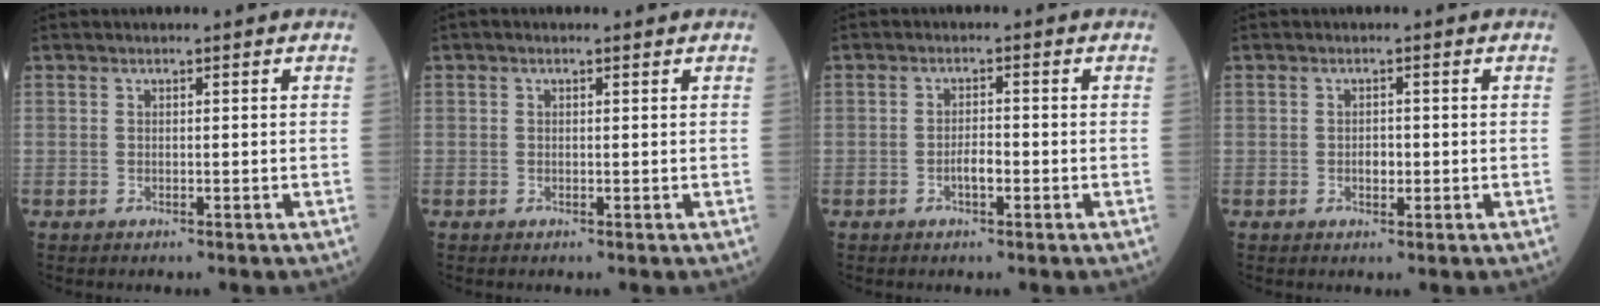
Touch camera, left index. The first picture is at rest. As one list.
[{"total": 0.6, "force": [0.3, 0.3, 0.4], "torque": [-0.014, 0.001, 0.002]}, {"total": 2.1, "force": [-0.9, 0.7, 1.8], "torque": [-0.032, 0.004, -0.017]}, {"total": 1.7, "force": [-0.4, 1.0, 1.2], "torque": [-0.021, 0.002, -0.005]}]